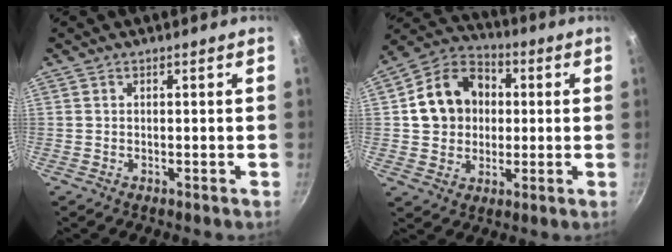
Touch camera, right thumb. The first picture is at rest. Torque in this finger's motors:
{"motor_torque": [0.13, 0.22, 0.51, -0.46, 0.26]}